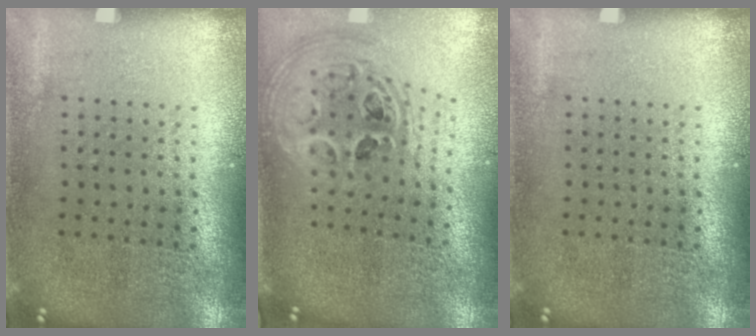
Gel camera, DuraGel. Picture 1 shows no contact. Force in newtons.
{"total": 2.5, "press": 1.8, "slide": 1.7}
{"total": 0.0}